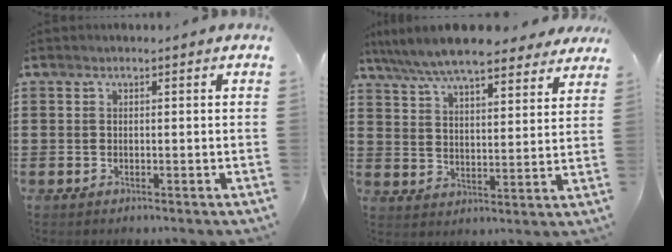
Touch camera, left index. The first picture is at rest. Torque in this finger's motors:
{"motor_torque": [2.14, 0.00, 0.16, -0.06]}